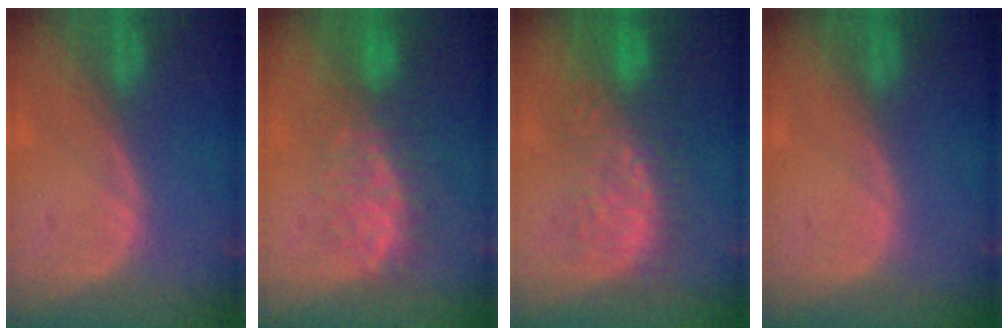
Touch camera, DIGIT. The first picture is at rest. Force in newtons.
{"total": 7.8, "press": 7.5, "slide": 2.1}
{"total": 9.4, "press": 9.0, "slide": 2.7}
{"total": 0.0}